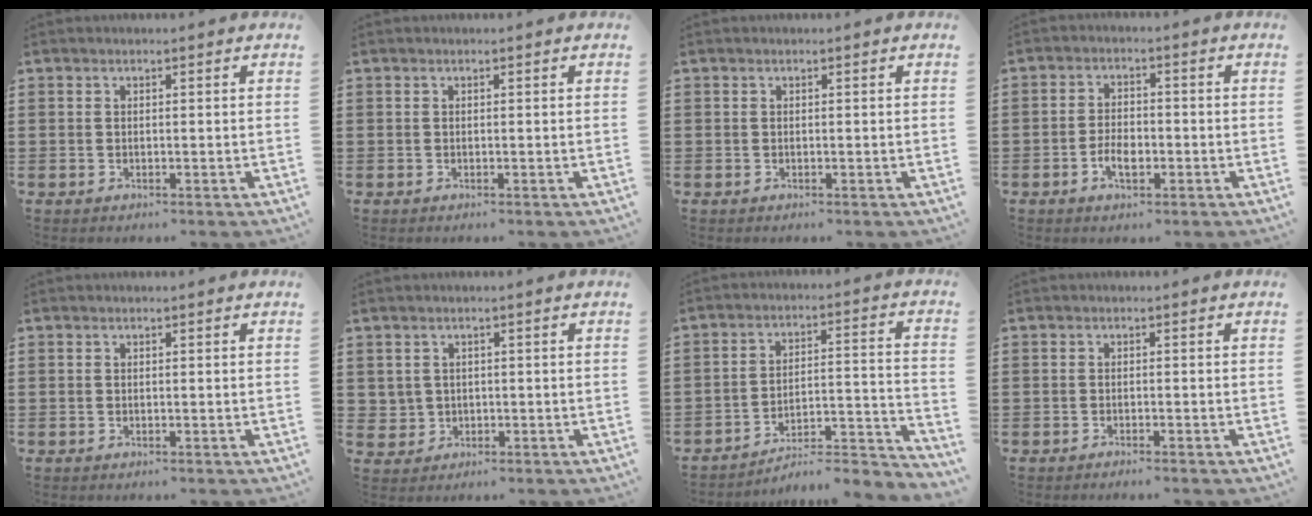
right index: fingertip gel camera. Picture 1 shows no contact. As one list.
[{"total": 0.0}, {"total": 0.0}, {"total": 3.8, "force": [-1.5, 2.0, 2.9], "torque": [-0.058, 0.002, -0.029]}, {"total": 0.0}, {"total": 1.6, "force": [0.1, 1.6, 0.1], "torque": [-0.011, 0.007, 0.001]}, {"total": 4.3, "force": [-4.0, 0.3, 1.6], "torque": [-0.032, -0.021, -0.085]}, {"total": 0.7, "force": [-0.7, -0.2, 0.2], "torque": [-0.004, -0.001, -0.014]}]